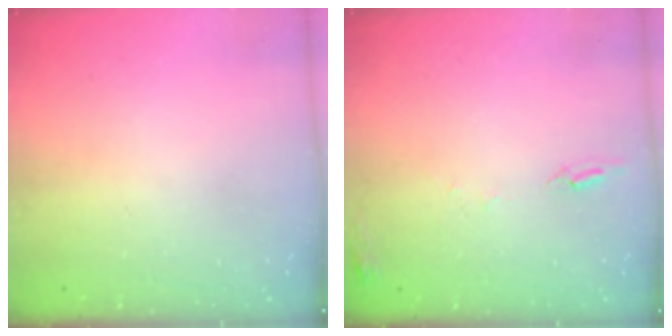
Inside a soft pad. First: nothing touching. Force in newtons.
{"total": 6.0, "press": 6.0, "slide": 0.6}